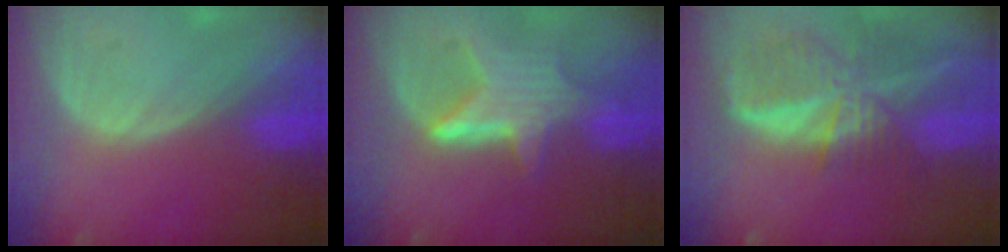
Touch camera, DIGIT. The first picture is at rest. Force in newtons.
{"total": 6.5, "press": 6.4, "slide": 1.0}
{"total": 9.5, "press": 8.2, "slide": 4.7}